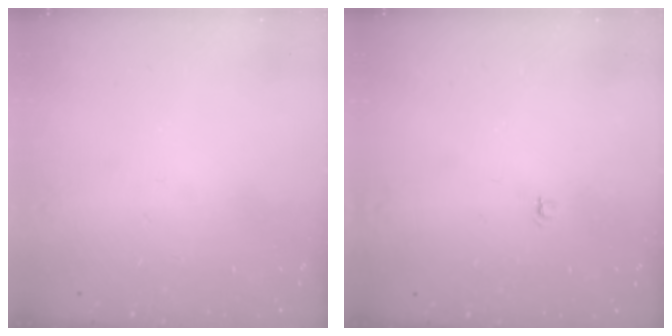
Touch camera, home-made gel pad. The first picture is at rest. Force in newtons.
{"total": 3.4, "press": 3.4, "slide": 0.3}